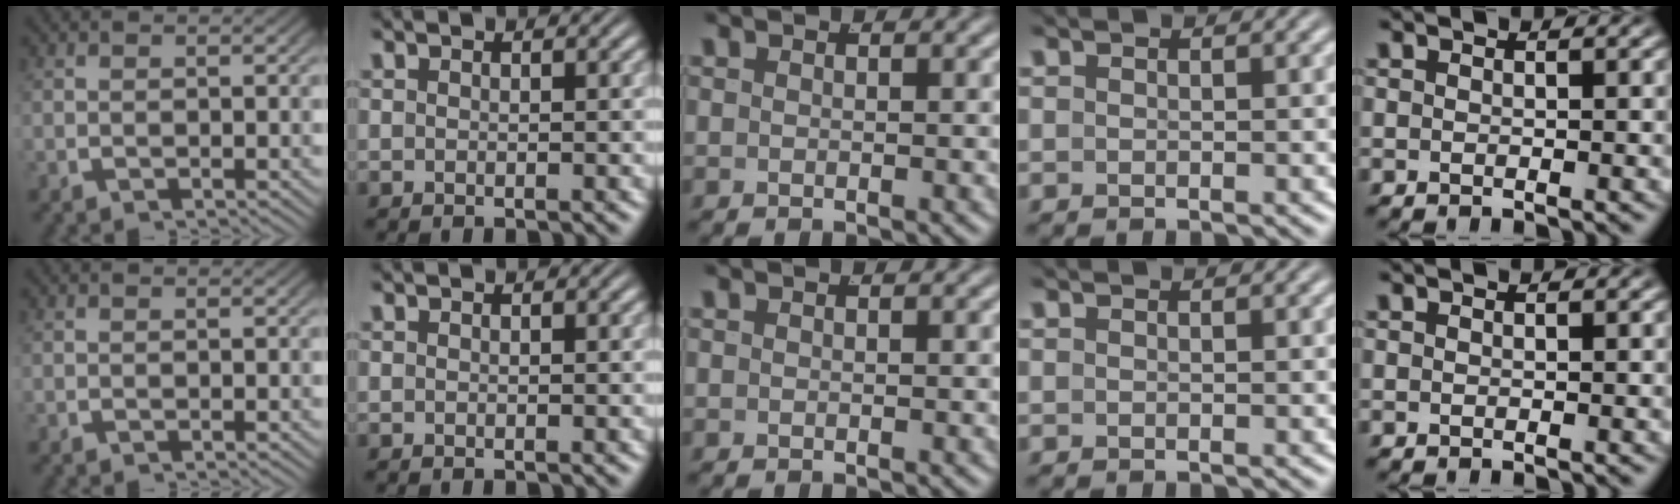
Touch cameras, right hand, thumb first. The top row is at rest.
{}